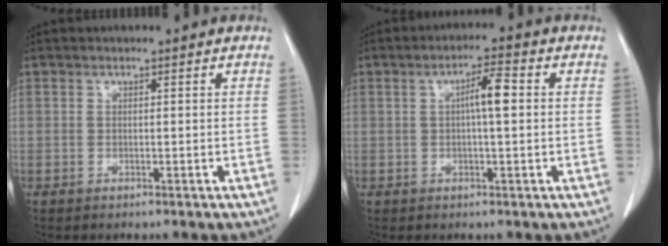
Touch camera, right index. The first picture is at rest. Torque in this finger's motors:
{"motor_torque": [0.64, 0.13, 0.12, 0.07]}